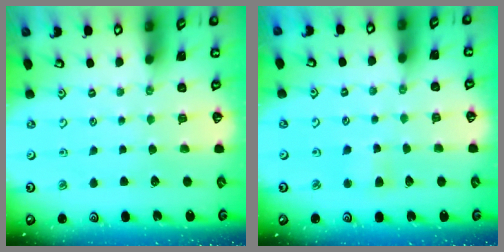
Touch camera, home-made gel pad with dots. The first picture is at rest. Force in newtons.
{"total": 2.8, "press": 2.8, "slide": 0.5}